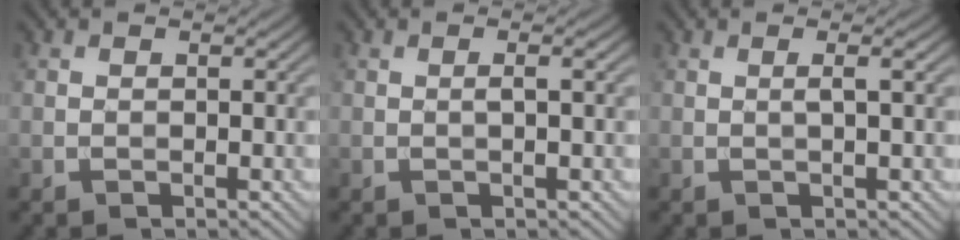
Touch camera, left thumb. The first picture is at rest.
{"total": 1.3, "force": [0.1, 0.0, 1.3], "torque": [-0.028, 0.004, 0.000]}
{"total": 1.7, "force": [0.3, 0.1, 1.7], "torque": [-0.033, 0.009, -0.001]}